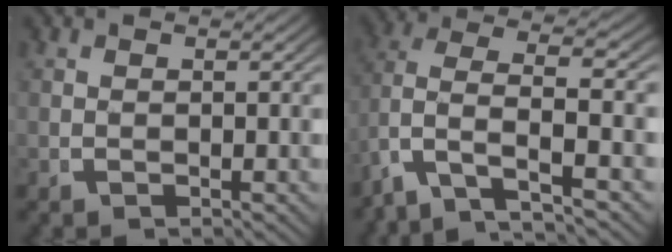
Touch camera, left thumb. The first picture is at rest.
{"total": 8.2, "force": [-2.8, 5.3, 5.5], "torque": [-0.152, -0.048, -0.022]}